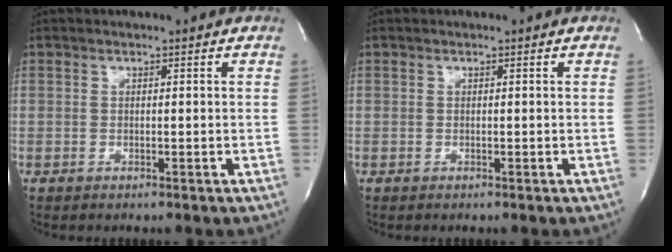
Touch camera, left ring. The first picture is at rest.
{"total": 0.0}